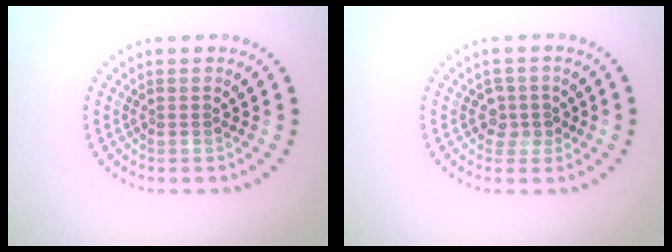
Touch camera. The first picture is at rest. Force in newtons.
{"total": 1.8, "press": 1.4, "slide": 1.0}